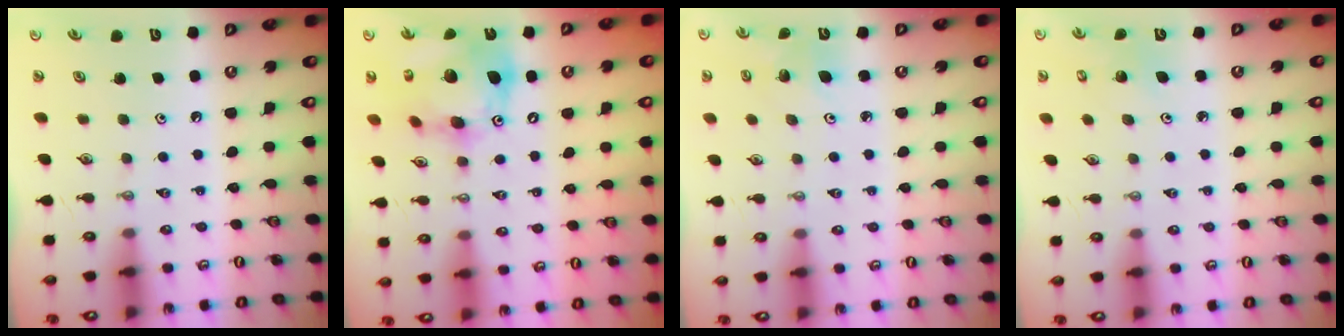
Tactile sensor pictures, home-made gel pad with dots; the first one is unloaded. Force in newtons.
{"total": 18.7, "press": 18.5, "slide": 2.3}
{"total": 3.8, "press": 3.5, "slide": 1.5}
{"total": 2.2, "press": 2.2, "slide": 0.2}